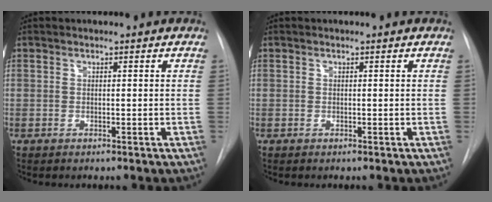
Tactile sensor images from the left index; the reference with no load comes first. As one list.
[{"total": 0.0}]